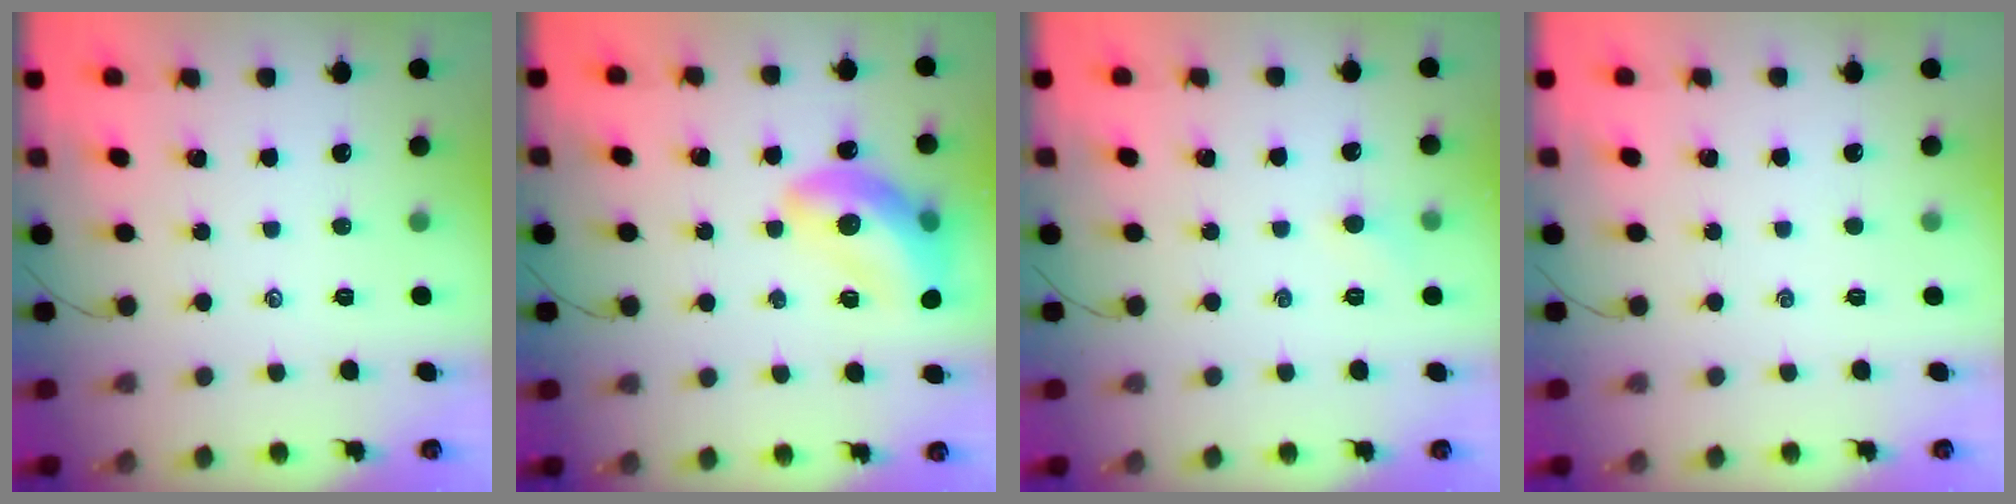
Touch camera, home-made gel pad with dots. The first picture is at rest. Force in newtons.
{"total": 16.3, "press": 16.2, "slide": 2.1}
{"total": 3.8, "press": 3.6, "slide": 1.2}
{"total": 0.0}